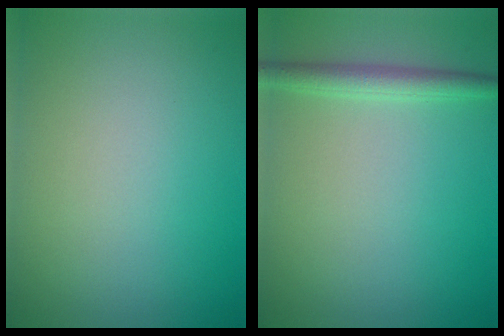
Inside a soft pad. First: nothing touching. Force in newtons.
{"total": 2.2, "press": 2.2, "slide": 0.1}